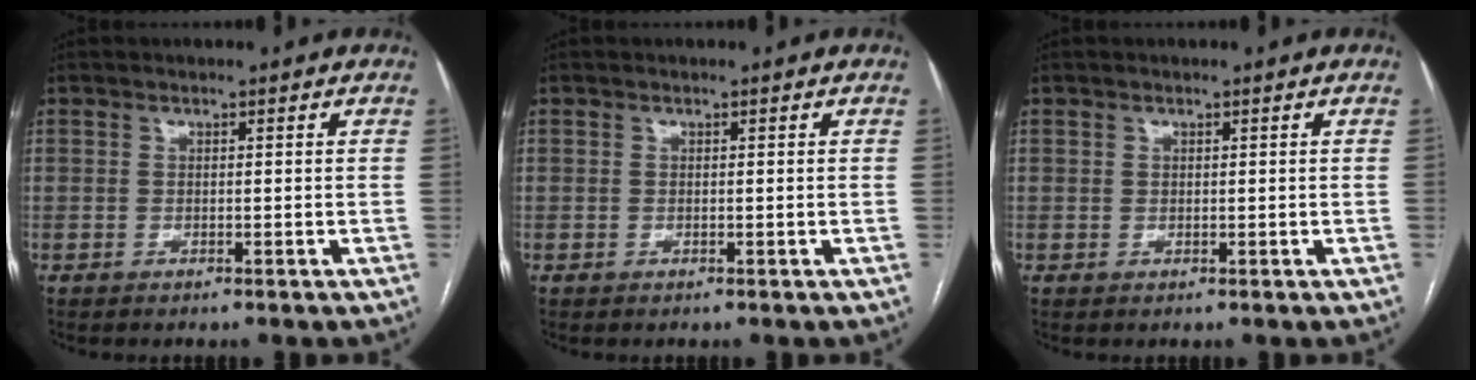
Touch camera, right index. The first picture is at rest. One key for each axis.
{"total": 0.0}
{"total": 0.0}